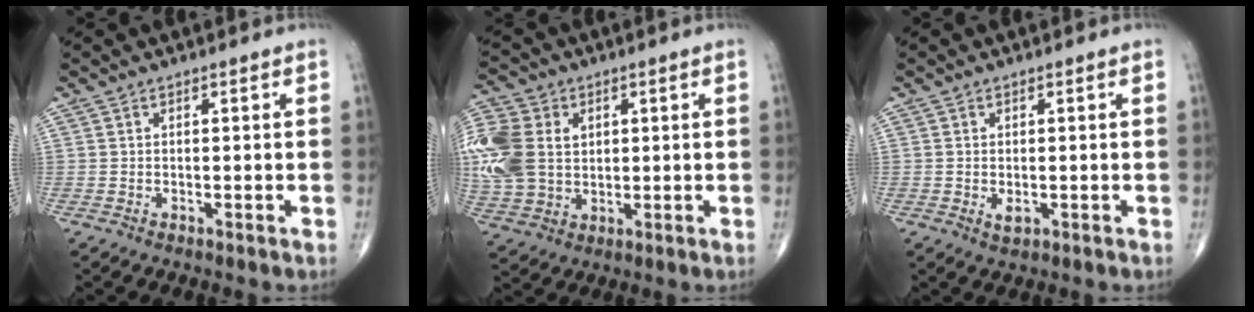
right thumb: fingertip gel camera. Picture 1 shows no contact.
{"total": 17.7, "force": [2.8, 13.6, 11.0], "torque": [-0.267, 0.008, 0.060]}
{"total": 1.7, "force": [-0.3, 1.0, 1.3], "torque": [-0.022, -0.004, -0.004]}